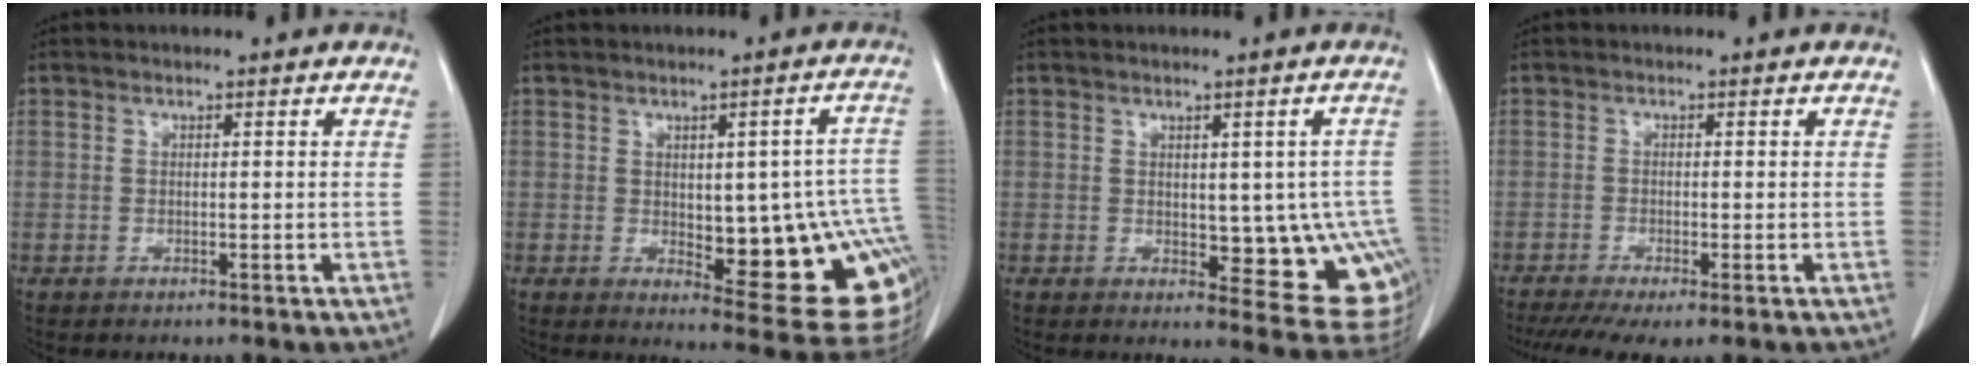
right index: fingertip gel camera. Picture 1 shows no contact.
{"total": 18.2, "force": [-2.0, 5.4, 17.3], "torque": [-0.137, 0.019, 0.002]}
{"total": 11.0, "force": [-0.8, 4.7, 9.9], "torque": [-0.092, -0.002, 0.003]}
{"total": 6.6, "force": [-4.6, 1.1, 4.6], "torque": [-0.073, -0.016, -0.076]}